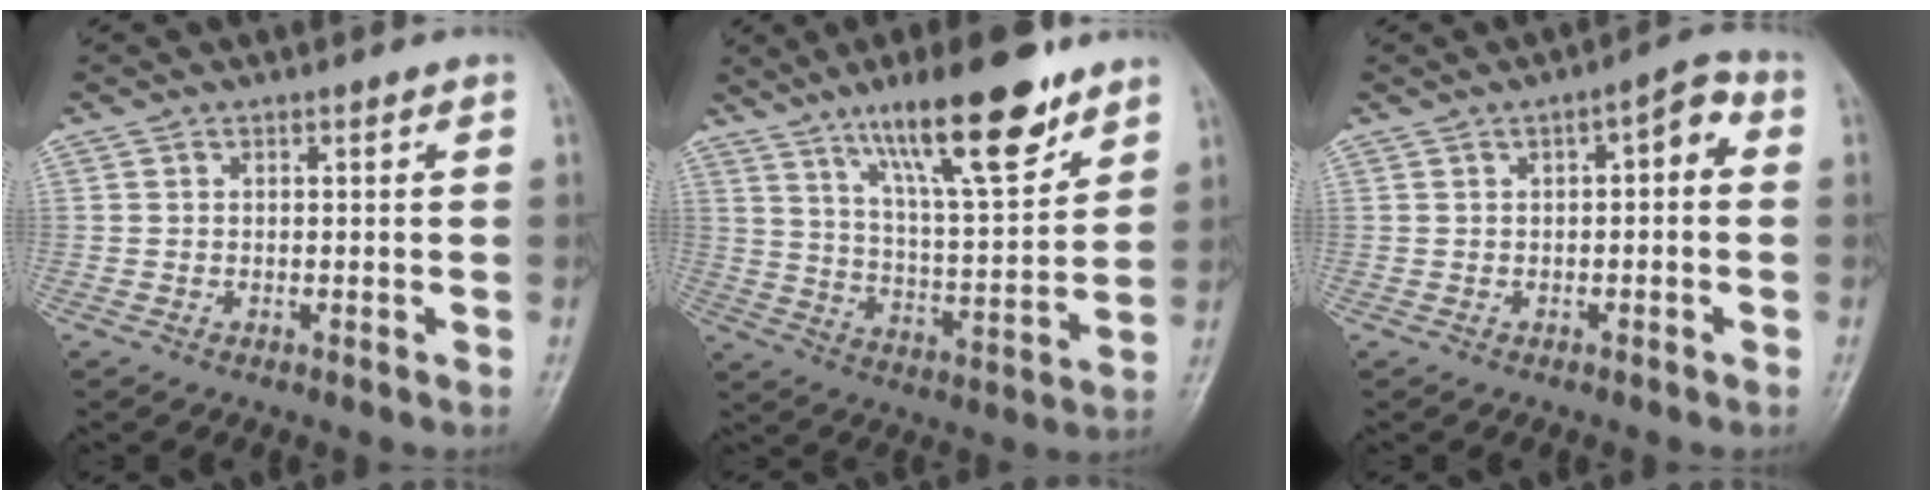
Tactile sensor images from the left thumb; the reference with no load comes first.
{"total": 18.6, "force": [11.9, 4.5, 13.6], "torque": [-0.194, -0.060, 0.202]}
{"total": 4.7, "force": [0.6, 2.1, 4.2], "torque": [-0.045, 0.021, -0.004]}